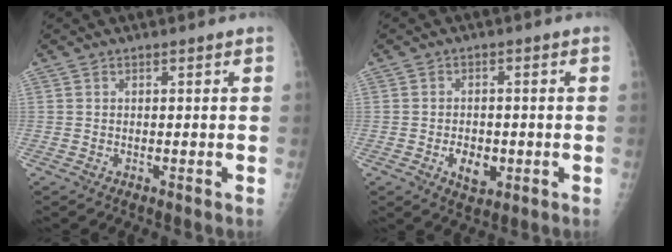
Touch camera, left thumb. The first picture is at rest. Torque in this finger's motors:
{"motor_torque": [-0.16, 0.15, 0.26, 0.12, 0.01]}